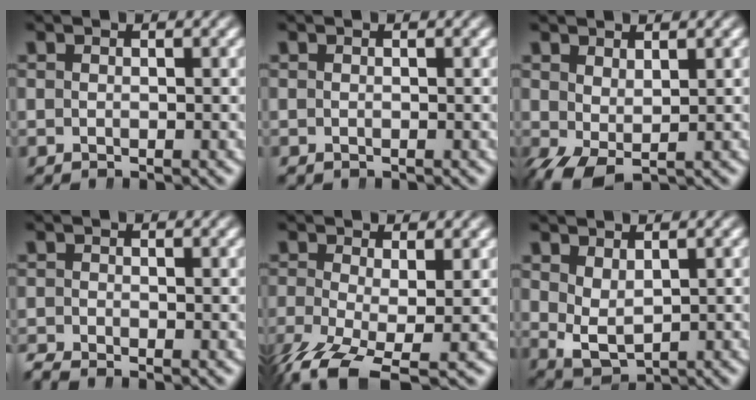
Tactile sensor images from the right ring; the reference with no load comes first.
{"total": 0.0}
{"total": 2.8, "force": [-0.8, 1.4, 2.3], "torque": [-0.040, -0.023, 0.008]}
{"total": 1.5, "force": [-1.4, 0.6, 0.2], "torque": [-0.001, -0.007, -0.024]}
{"total": 6.0, "force": [-3.9, 2.6, 3.8], "torque": [-0.094, -0.045, -0.040]}
{"total": 3.0, "force": [0.5, 2.0, 2.1], "torque": [-0.048, -0.018, 0.025]}